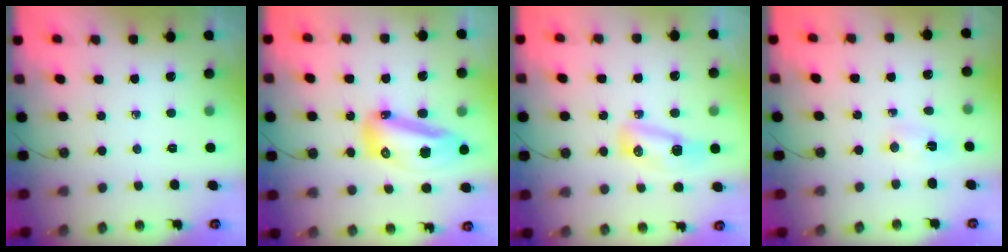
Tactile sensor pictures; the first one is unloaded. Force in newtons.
{"total": 16.0, "press": 15.8, "slide": 2.3}
{"total": 8.4, "press": 8.4, "slide": 0.9}
{"total": 4.9, "press": 1.9, "slide": 4.6}